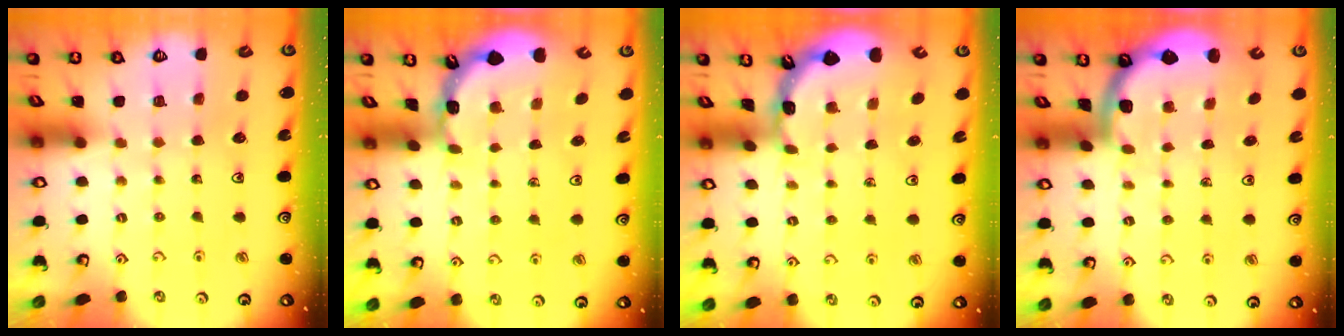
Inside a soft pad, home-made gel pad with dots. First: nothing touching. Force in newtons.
{"total": 1.8, "press": 1.7, "slide": 0.0}
{"total": 1.6, "press": 1.6, "slide": 0.1}
{"total": 1.6, "press": 1.6, "slide": 0.1}